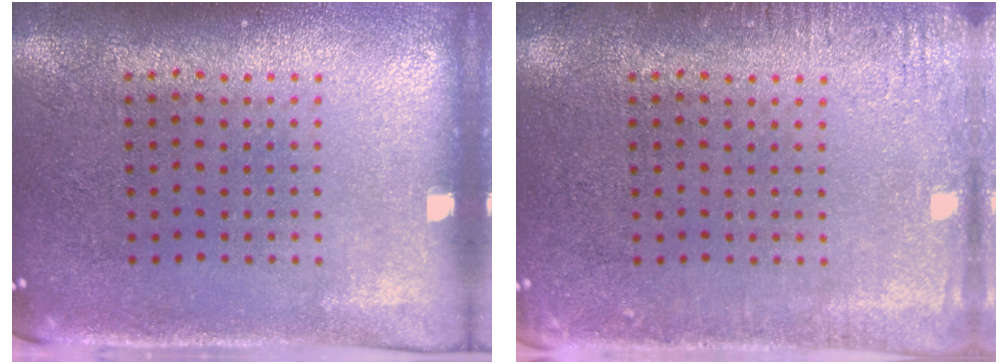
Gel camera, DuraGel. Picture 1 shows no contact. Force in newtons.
{"total": 1.8, "press": 1.8, "slide": 0.2}